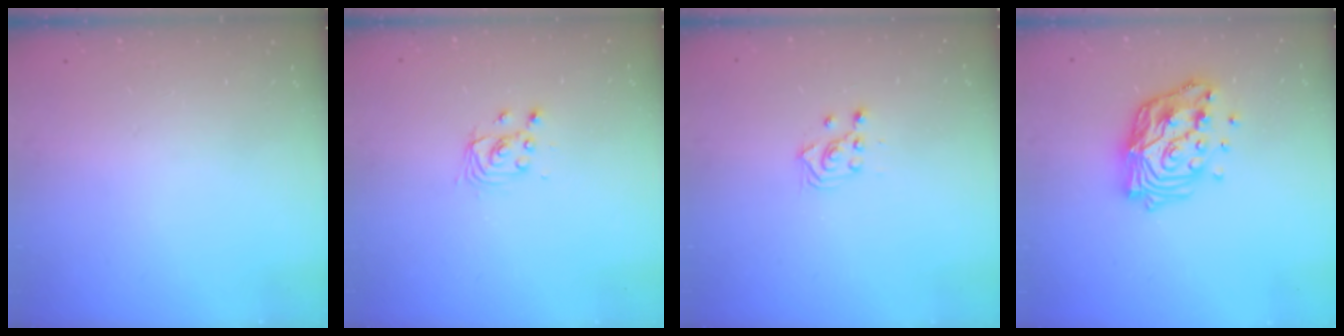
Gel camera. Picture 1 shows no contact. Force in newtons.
{"total": 3.3, "press": 3.3, "slide": 0.3}
{"total": 3.1, "press": 3.0, "slide": 0.9}
{"total": 16.1, "press": 16.0, "slide": 1.3}